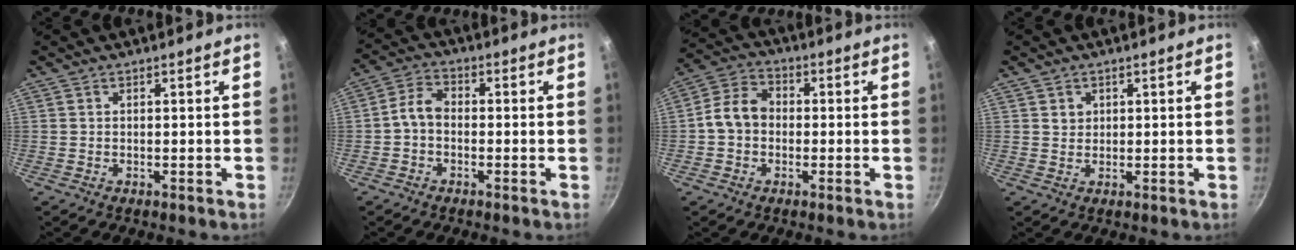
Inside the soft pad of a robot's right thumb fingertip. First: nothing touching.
{"total": 4.8, "force": [-1.0, 3.4, 3.3], "torque": [-0.060, 0.027, -0.032]}
{"total": 7.8, "force": [-0.5, 6.2, 4.7], "torque": [-0.065, 0.024, -0.028]}
{"total": 1.9, "force": [0.7, 1.7, 0.5], "torque": [-0.001, 0.003, 0.012]}